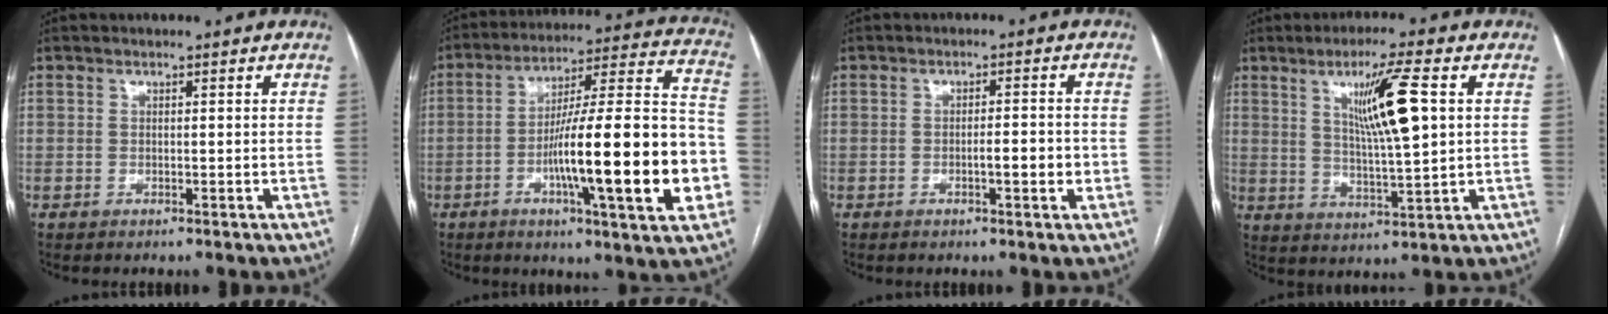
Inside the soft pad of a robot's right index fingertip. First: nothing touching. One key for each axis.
{"total": 23.5, "fx": -6.1, "fy": 1.8, "fz": 22.7, "tx": -0.307, "ty": 0.008, "tz": -0.093}
{"total": 3.4, "fx": -0.9, "fy": 0.5, "fz": 3.2, "tx": -0.052, "ty": 0.001, "tz": -0.012}
{"total": 10.4, "fx": 3.0, "fy": 0.3, "fz": 9.9, "tx": -0.173, "ty": -0.003, "tz": 0.054}